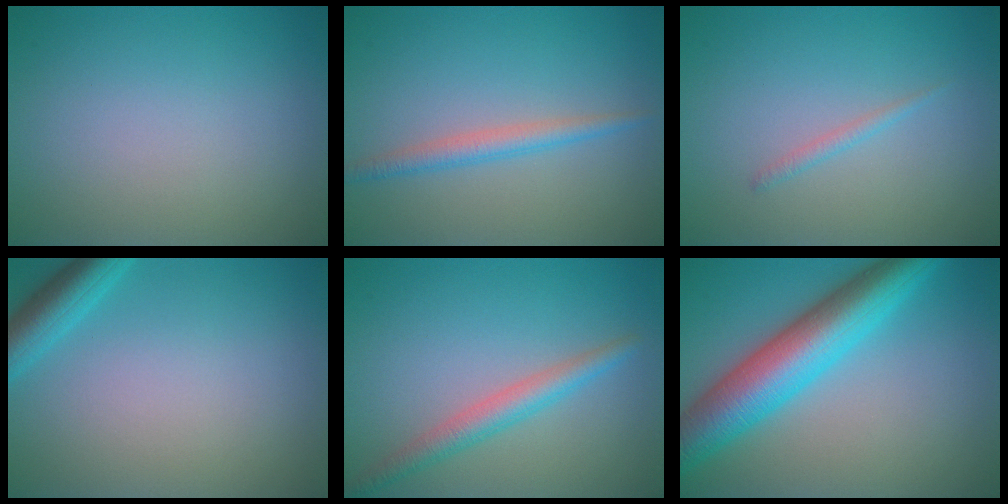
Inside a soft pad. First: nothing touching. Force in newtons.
{"total": 2.1, "press": 2.1, "slide": 0.0}
{"total": 0.8, "press": 0.8, "slide": 0.0}
{"total": 3.3, "press": 3.3, "slide": 0.2}
{"total": 2.9, "press": 2.9, "slide": 0.2}
{"total": 9.0, "press": 9.0, "slide": 0.0}